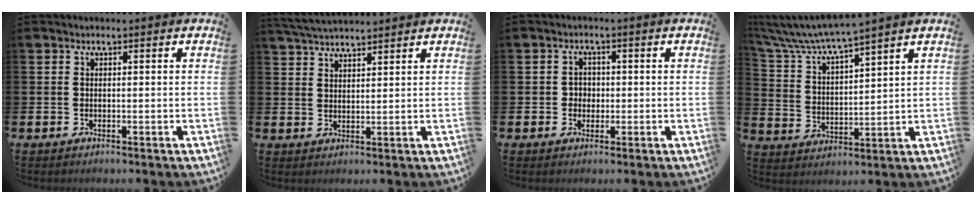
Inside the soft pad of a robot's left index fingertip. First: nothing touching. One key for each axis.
{"total": 3.9, "fx": 3.8, "fy": 0.5, "fz": 0.9, "tx": -0.025, "ty": -0.016, "tz": 0.069}
{"total": 2.0, "fx": 0.0, "fy": 2.0, "fz": 0.6, "tx": -0.009, "ty": 0.005, "tz": -0.006}
{"total": 5.9, "fx": 5.5, "fy": 0.2, "fz": 2.1, "tx": -0.071, "ty": -0.040, "tz": 0.090}